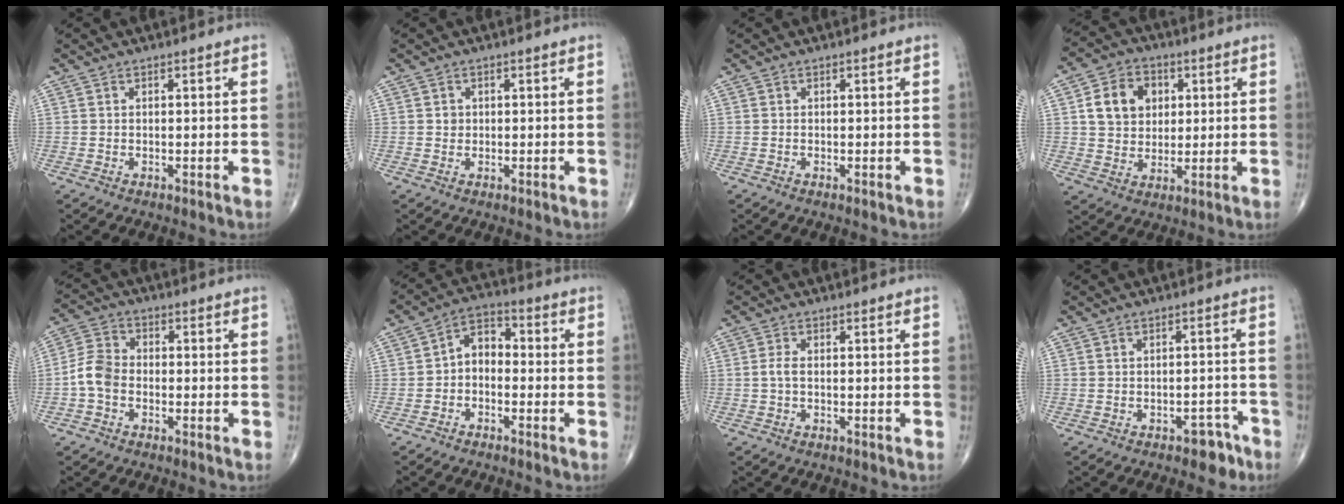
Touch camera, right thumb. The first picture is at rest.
{"total": 1.2, "force": [0.2, 1.2, 0.4], "torque": [-0.002, 0.002, 0.003]}
{"total": 0.0}
{"total": 10.3, "force": [2.6, 8.3, 5.5], "torque": [-0.060, -0.002, 0.044]}
{"total": 6.0, "force": [-1.8, 4.3, 3.7], "torque": [-0.070, 0.021, -0.048]}
{"total": 5.8, "force": [-1.1, 4.1, 4.0], "torque": [-0.047, 0.031, -0.038]}
{"total": 1.9, "force": [-0.2, 0.9, 1.6], "torque": [-0.036, 0.001, -0.005]}
{"total": 4.1, "force": [-2.8, 2.3, 2.0], "torque": [-0.008, 0.026, -0.032]}